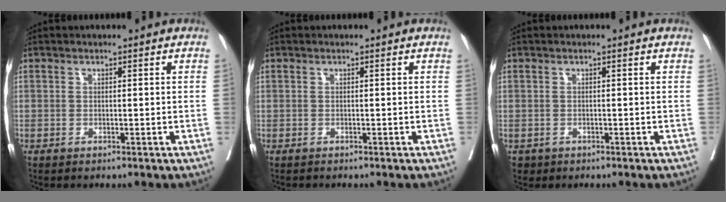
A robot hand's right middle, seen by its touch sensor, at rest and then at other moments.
{"total": 0.7, "force": [-0.7, 0.1, 0.0], "torque": [-0.012, -0.003, -0.013]}
{"total": 1.4, "force": [-0.9, 1.2, 0.0], "torque": [-0.007, 0.003, -0.011]}